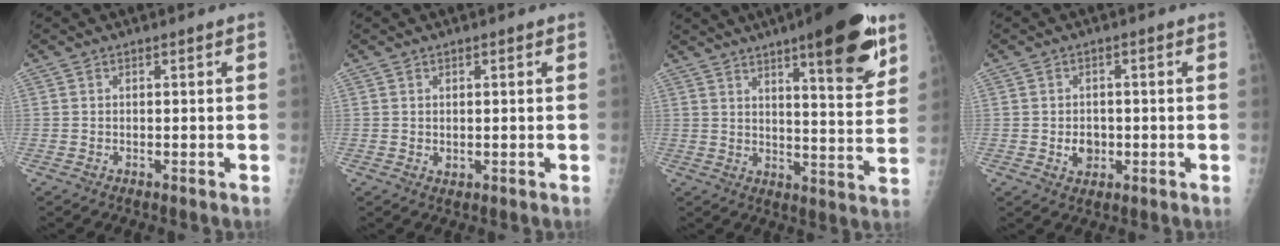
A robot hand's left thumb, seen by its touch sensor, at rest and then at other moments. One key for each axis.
{"total": 1.1, "fx": 0.2, "fy": 0.7, "fz": 0.7, "tx": -0.010, "ty": -0.002, "tz": 0.006}
{"total": 17.4, "fx": 10.1, "fy": 4.0, "fz": 13.6, "tx": -0.158, "ty": -0.053, "tz": 0.143}
{"total": 3.8, "fx": -0.7, "fy": 3.2, "fz": 2.0, "tx": -0.015, "ty": 0.003, "tz": -0.007}